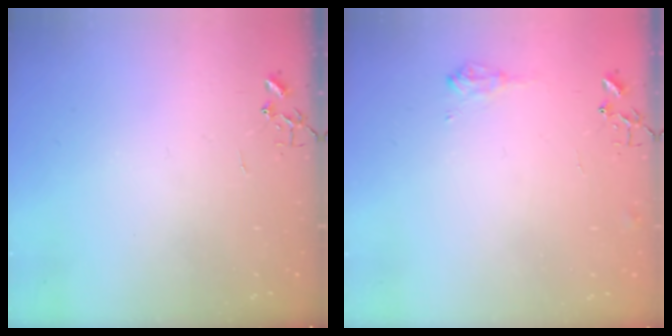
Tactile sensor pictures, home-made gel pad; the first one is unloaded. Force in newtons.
{"total": 7.4, "press": 7.4, "slide": 0.5}